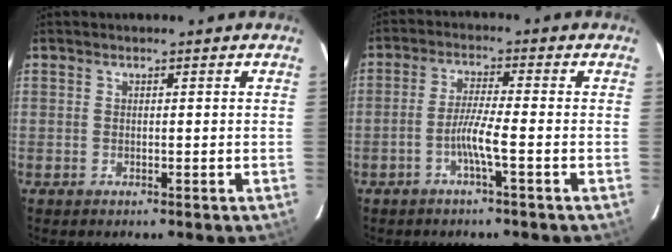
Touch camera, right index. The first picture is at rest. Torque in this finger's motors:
{"motor_torque": [0.08, 0.10, 0.02, 0.05]}